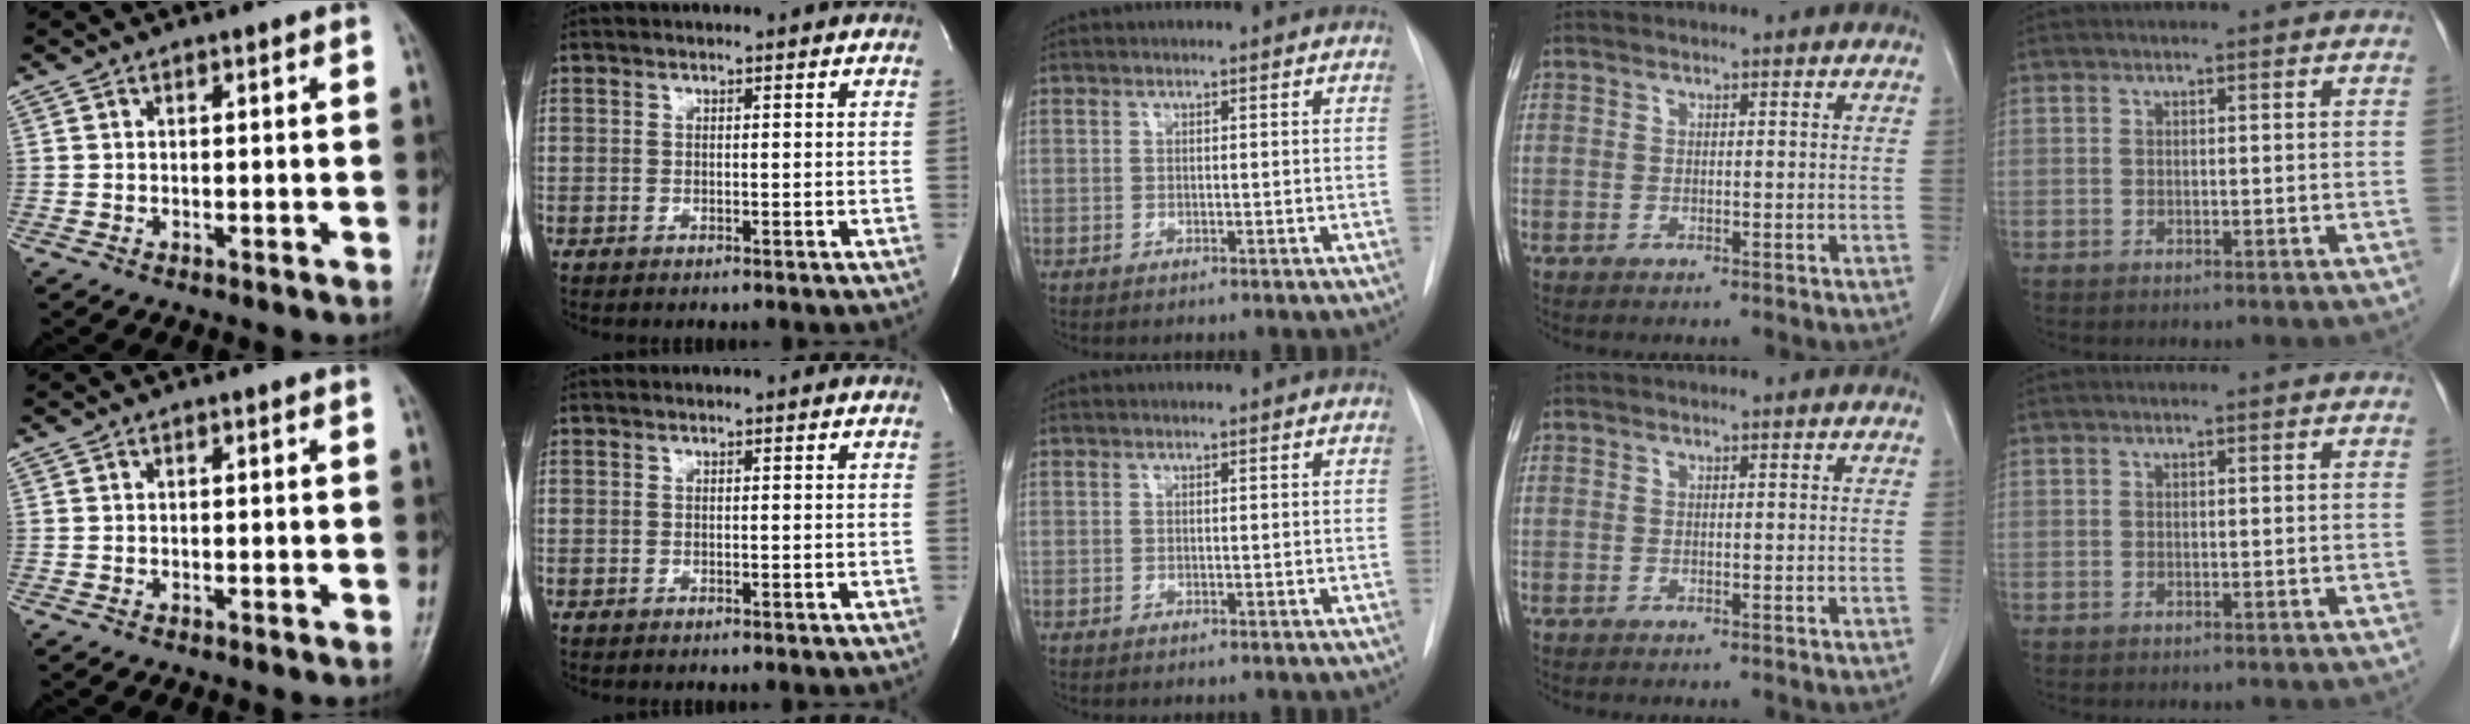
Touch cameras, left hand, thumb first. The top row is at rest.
{}